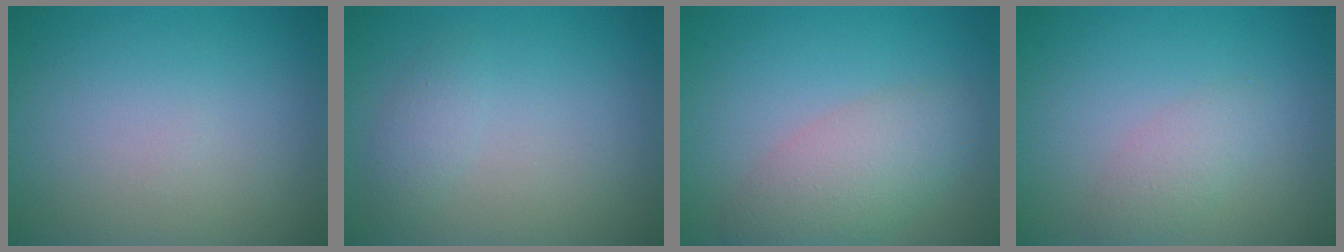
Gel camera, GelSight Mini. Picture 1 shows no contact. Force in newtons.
{"total": 1.5, "press": 1.5, "slide": 0.1}
{"total": 4.4, "press": 4.4, "slide": 0.2}
{"total": 2.0, "press": 2.0, "slide": 0.1}